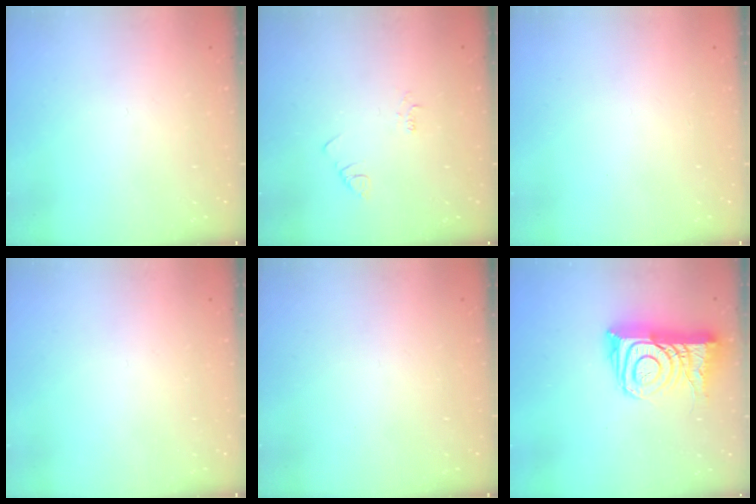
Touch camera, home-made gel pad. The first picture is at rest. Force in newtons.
{"total": 2.1, "press": 2.1, "slide": 0.4}
{"total": 1.5, "press": 1.5, "slide": 0.1}
{"total": 1.5, "press": 1.5, "slide": 0.1}
{"total": 1.5, "press": 1.5, "slide": 0.1}
{"total": 16.4, "press": 16.3, "slide": 1.5}